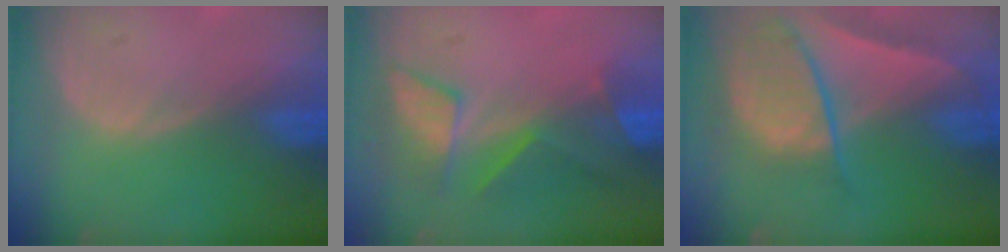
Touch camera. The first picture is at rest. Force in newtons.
{"total": 8.1, "press": 7.0, "slide": 3.9}
{"total": 9.6, "press": 8.1, "slide": 5.1}